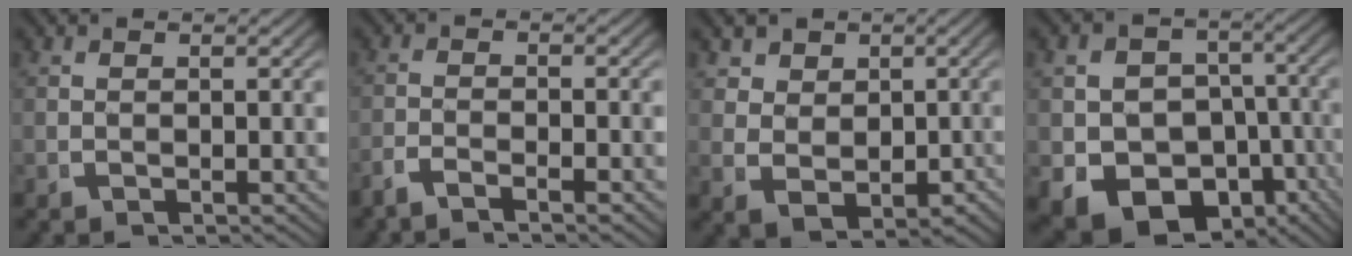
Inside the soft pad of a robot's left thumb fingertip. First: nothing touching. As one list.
[{"total": 2.5, "force": [-2.1, 0.4, 1.2], "torque": [-0.022, -0.002, -0.043]}, {"total": 5.3, "force": [0.4, 4.3, 3.0], "torque": [-0.072, -0.039, 0.030]}, {"total": 16.6, "force": [-7.6, 12.8, 7.4], "torque": [-0.176, -0.106, -0.086]}]